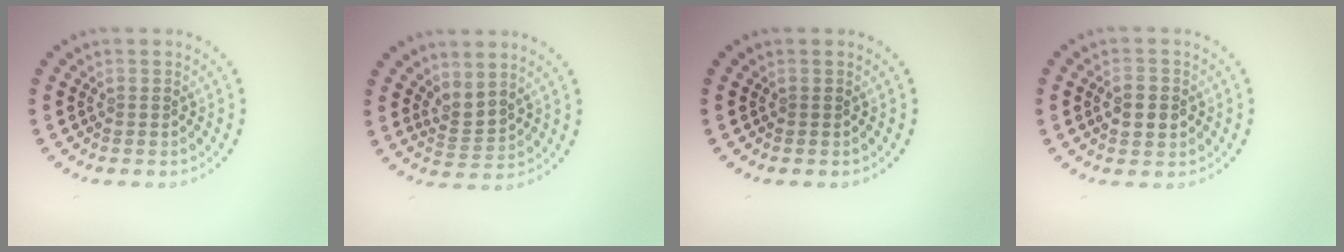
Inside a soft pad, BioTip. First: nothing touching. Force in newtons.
{"total": 2.1, "press": 1.4, "slide": 1.6}
{"total": 0.0}
{"total": 3.0, "press": 3.0, "slide": 0.1}